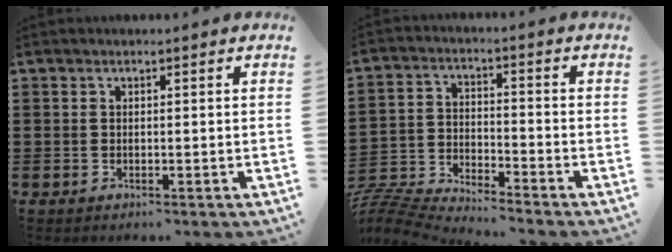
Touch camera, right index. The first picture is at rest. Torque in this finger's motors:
{"motor_torque": [-2.14, 0.00, -1.05, -0.05]}